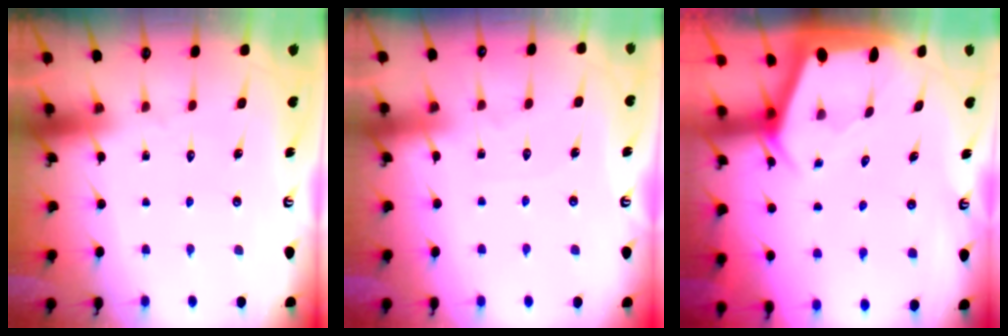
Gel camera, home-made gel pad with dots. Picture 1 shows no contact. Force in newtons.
{"total": 2.5, "press": 2.5, "slide": 0.4}
{"total": 2.0, "press": 2.0, "slide": 0.3}